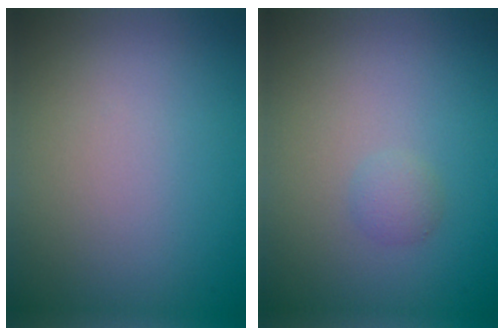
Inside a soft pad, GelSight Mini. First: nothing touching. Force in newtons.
{"total": 1.0, "press": 1.0, "slide": 0.1}